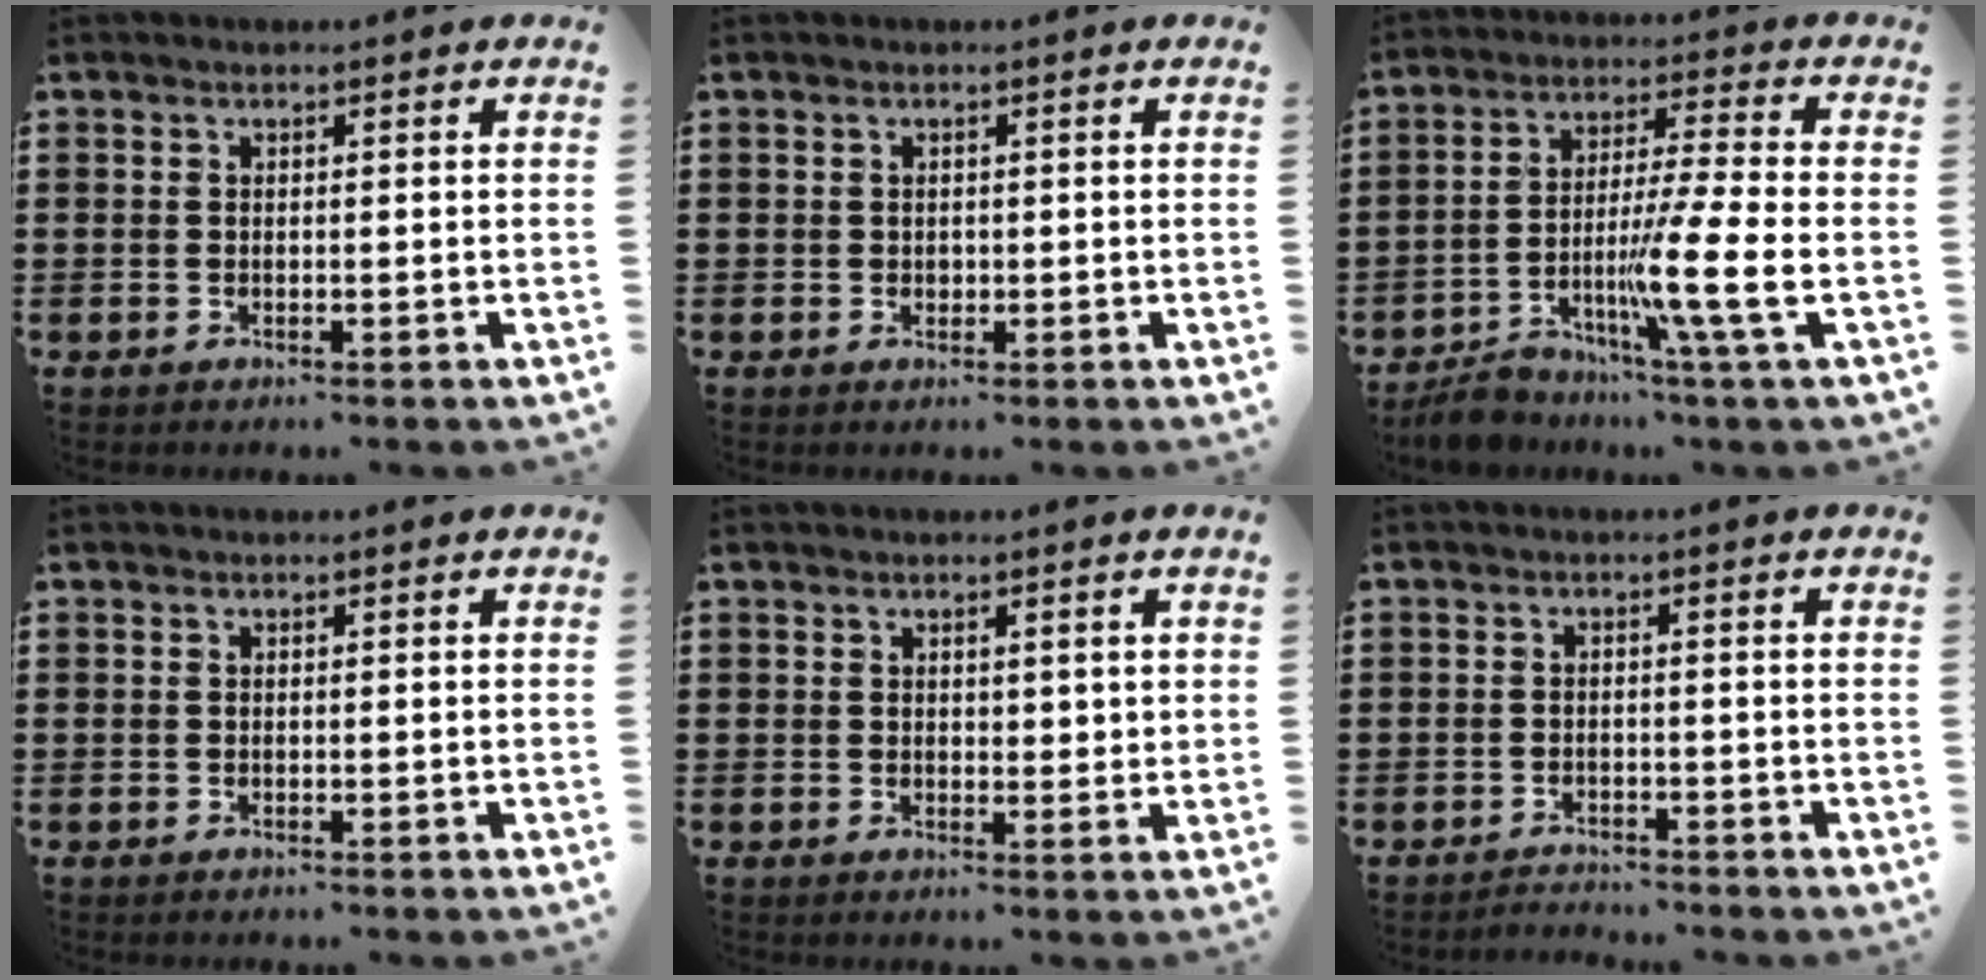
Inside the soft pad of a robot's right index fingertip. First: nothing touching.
{"total": 0.7, "force": [0.1, 0.6, 0.3], "torque": [-0.007, 0.004, 0.003]}
{"total": 10.7, "force": [-4.6, 0.4, 9.6], "torque": [-0.182, -0.004, -0.085]}
{"total": 0.0}
{"total": 1.4, "force": [0.9, 0.8, 0.7], "torque": [-0.007, 0.002, 0.015]}
{"total": 1.7, "force": [-1.7, 0.2, 0.0], "torque": [-0.006, 0.001, -0.037]}